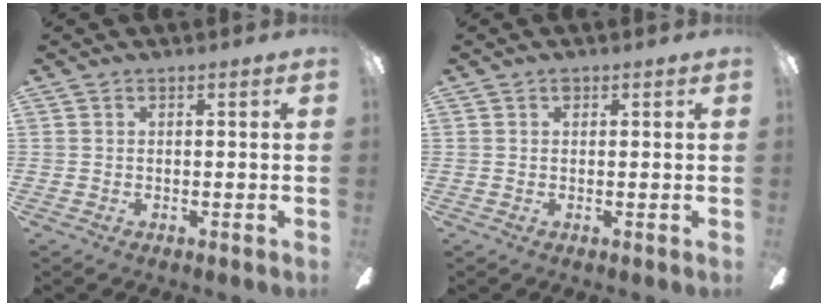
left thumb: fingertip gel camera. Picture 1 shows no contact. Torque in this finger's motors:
{"motor_torque": [0.08, 0.02, 0.31, -0.04, 0.00]}